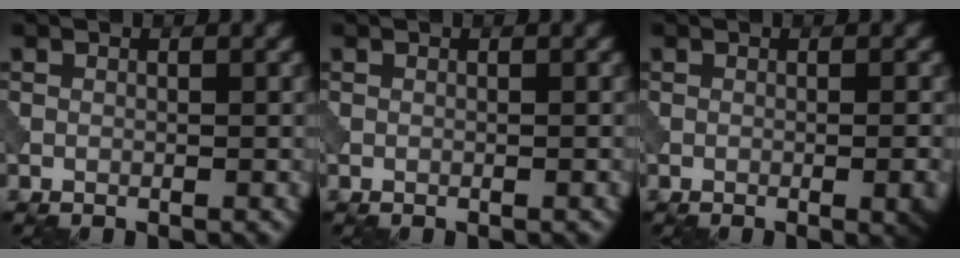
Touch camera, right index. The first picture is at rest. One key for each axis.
{"total": 0.0}
{"total": 3.2, "fx": -0.7, "fy": 1.1, "fz": 2.9, "tx": -0.026, "ty": -0.002, "tz": -0.005}